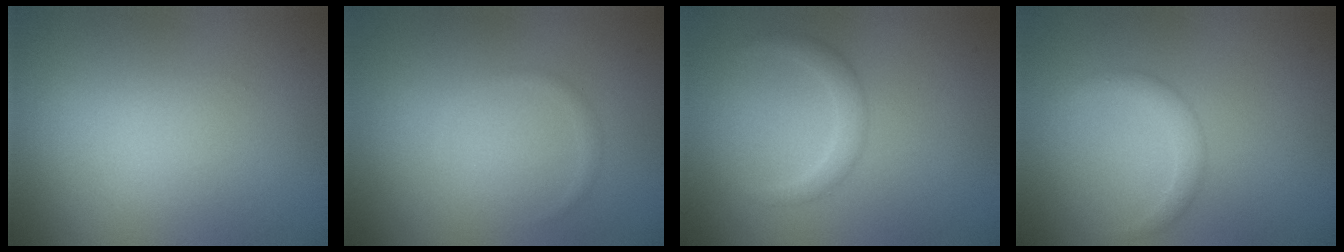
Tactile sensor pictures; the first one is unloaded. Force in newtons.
{"total": 0.6, "press": 0.6, "slide": 0.0}
{"total": 1.6, "press": 1.6, "slide": 0.0}
{"total": 1.6, "press": 1.6, "slide": 0.1}